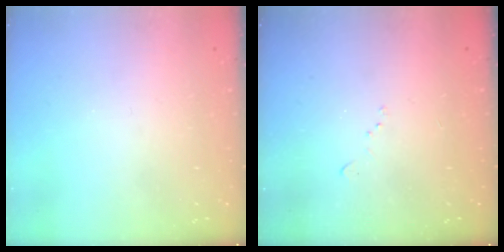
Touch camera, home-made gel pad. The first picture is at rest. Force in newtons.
{"total": 7.2, "press": 7.1, "slide": 0.8}